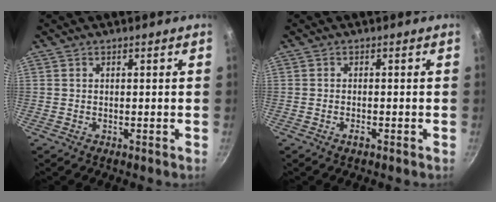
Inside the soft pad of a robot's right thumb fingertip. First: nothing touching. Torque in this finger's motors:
{"motor_torque": [0.15, -0.08, -0.41, 0.20, -0.05]}